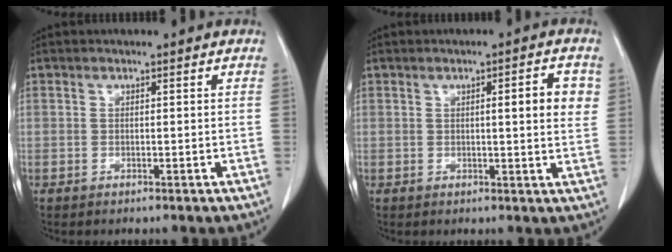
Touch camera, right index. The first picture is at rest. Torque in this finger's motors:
{"motor_torque": [0.02, 0.24, 0.08, 0.01]}